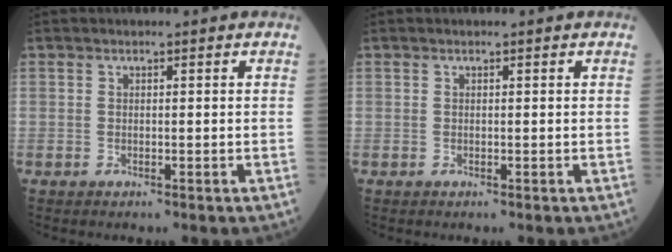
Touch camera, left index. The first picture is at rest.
{"total": 0.0}